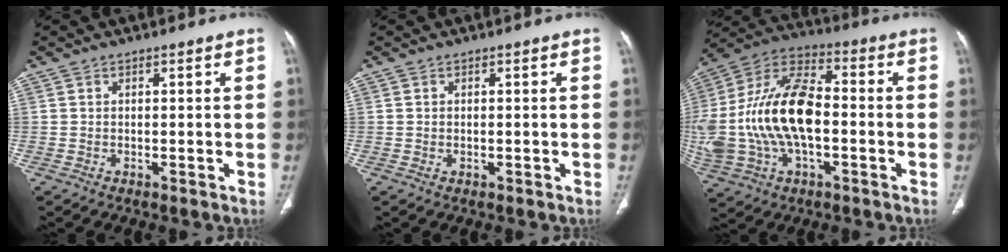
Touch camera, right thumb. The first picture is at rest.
{"total": 0.0}
{"total": 23.4, "force": [-1.9, 13.0, 19.3], "torque": [-0.414, 0.028, -0.030]}